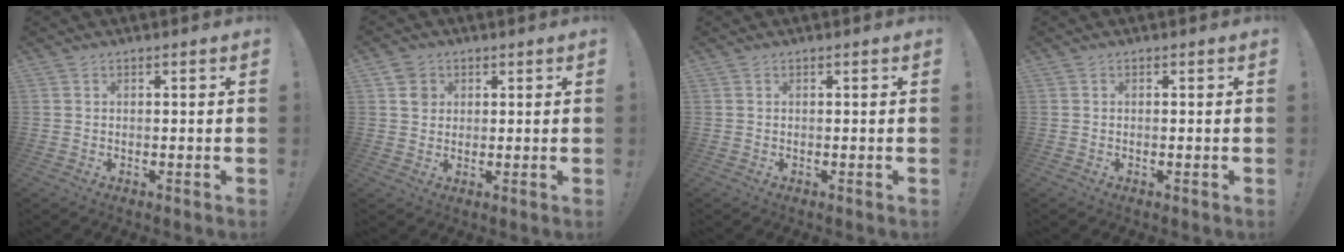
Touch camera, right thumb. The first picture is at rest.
{"total": 4.1, "force": [1.5, 3.7, 0.9], "torque": [0.003, -0.004, 0.025]}
{"total": 0.0}
{"total": 0.0}